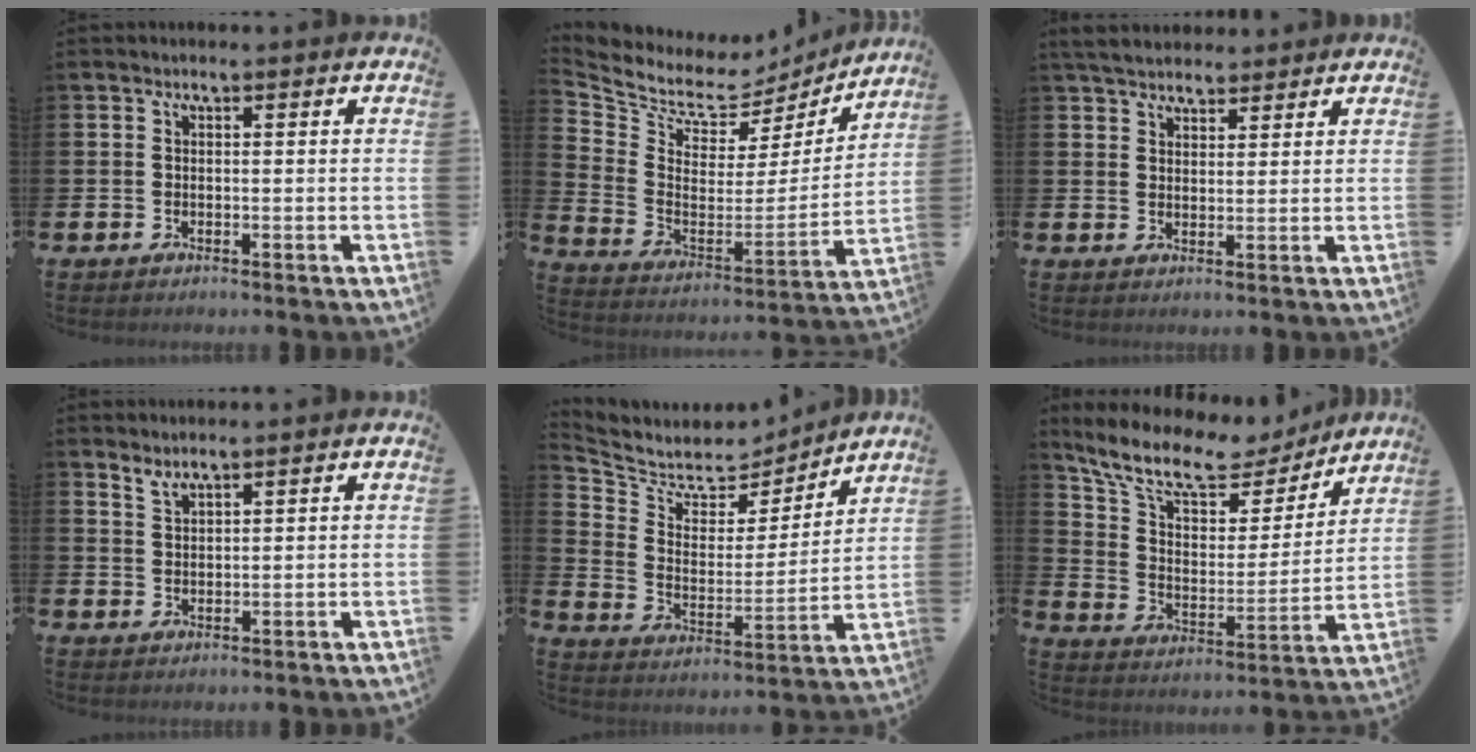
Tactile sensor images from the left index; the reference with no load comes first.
{"total": 7.1, "force": [6.2, 3.2, 1.1], "torque": [-0.065, -0.053, 0.104]}
{"total": 4.5, "force": [4.2, 1.3, 0.7], "torque": [-0.027, -0.010, 0.079]}
{"total": 2.1, "force": [2.1, 0.2, 0.1], "torque": [0.001, -0.010, 0.037]}
{"total": 6.1, "force": [5.7, 2.3, 0.1], "torque": [-0.043, -0.058, 0.096]}
{"total": 11.2, "force": [9.4, 4.1, 4.6], "torque": [-0.127, -0.054, 0.159]}